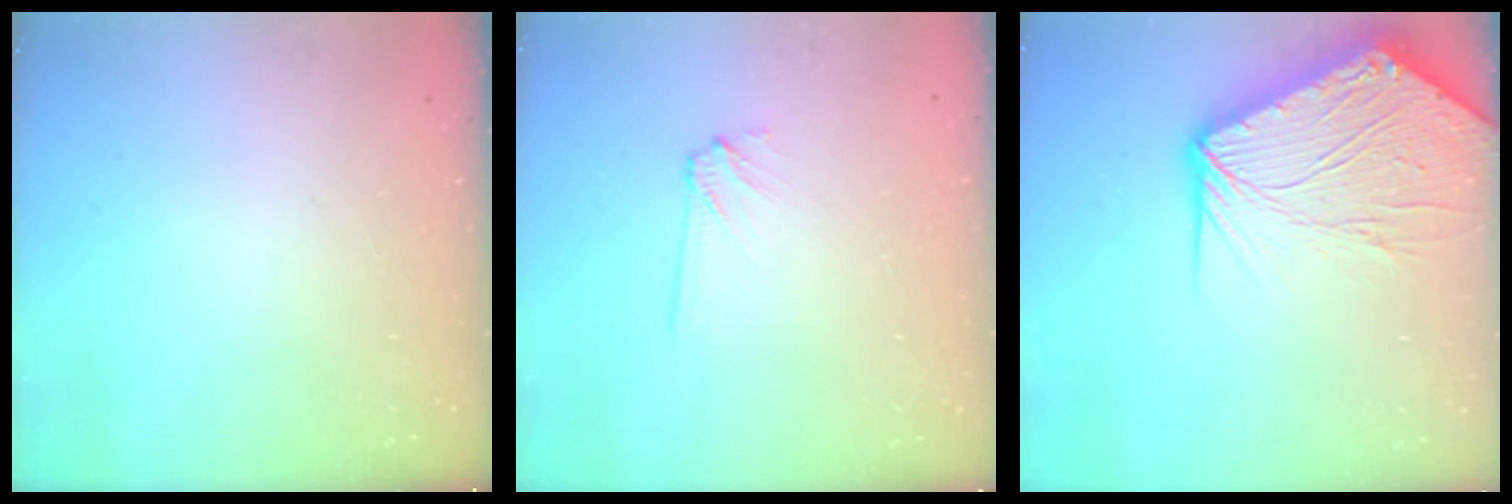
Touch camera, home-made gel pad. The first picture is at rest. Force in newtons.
{"total": 4.2, "press": 4.2, "slide": 0.5}
{"total": 17.4, "press": 17.2, "slide": 2.1}